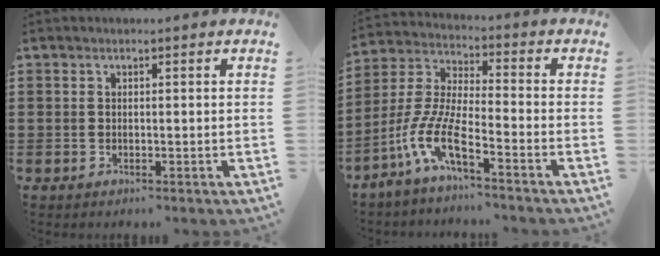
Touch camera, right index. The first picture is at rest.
{"total": 8.5, "force": [-5.6, 1.3, 6.3], "torque": [-0.171, -0.027, -0.119]}